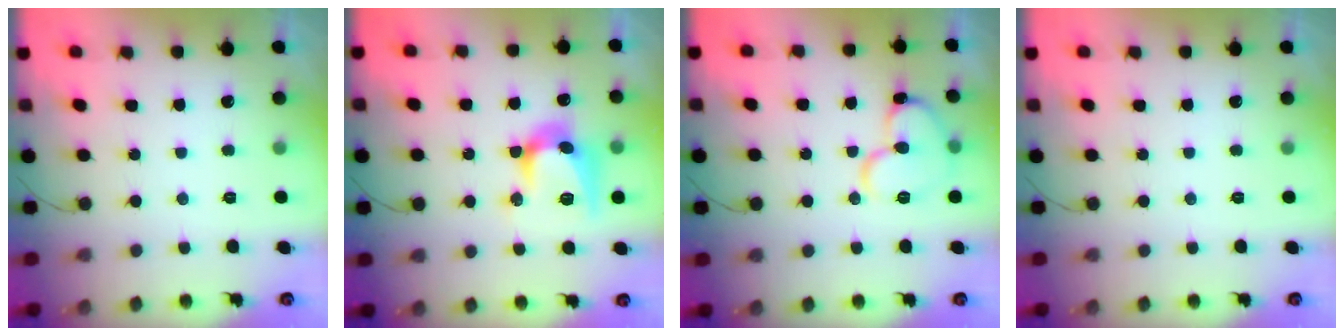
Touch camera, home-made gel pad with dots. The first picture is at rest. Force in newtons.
{"total": 14.4, "press": 14.3, "slide": 0.7}
{"total": 12.5, "press": 12.4, "slide": 1.9}
{"total": 0.0}